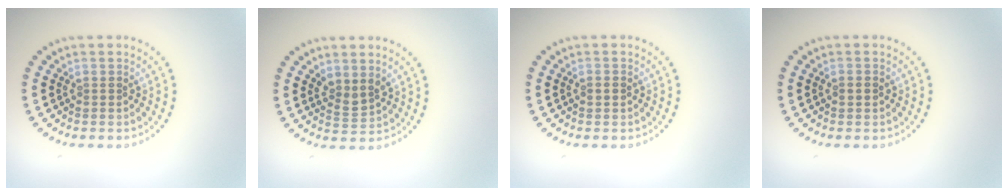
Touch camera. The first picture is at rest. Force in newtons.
{"total": 1.7, "press": 1.3, "slide": 1.1}
{"total": 1.1, "press": 1.1, "slide": 0.1}
{"total": 1.1, "press": 1.1, "slide": 0.1}